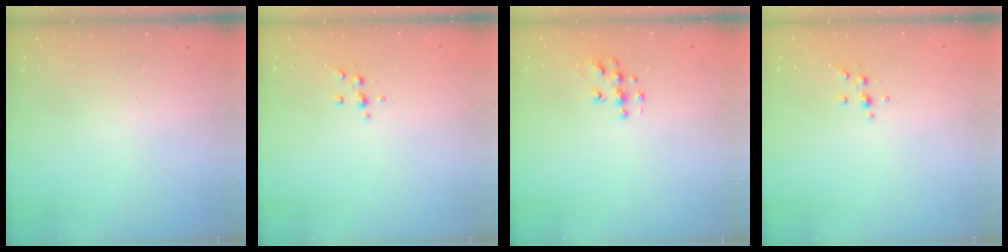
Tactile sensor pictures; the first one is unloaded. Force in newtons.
{"total": 3.8, "press": 3.6, "slide": 1.2}
{"total": 6.7, "press": 6.7, "slide": 0.3}
{"total": 3.8, "press": 3.6, "slide": 1.2}